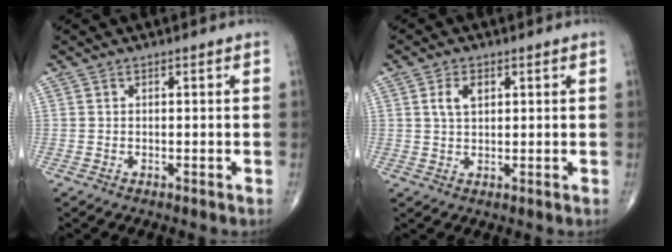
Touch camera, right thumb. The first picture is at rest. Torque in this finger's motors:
{"motor_torque": [0.85, 0.79, 0.37, 0.18, 0.16]}